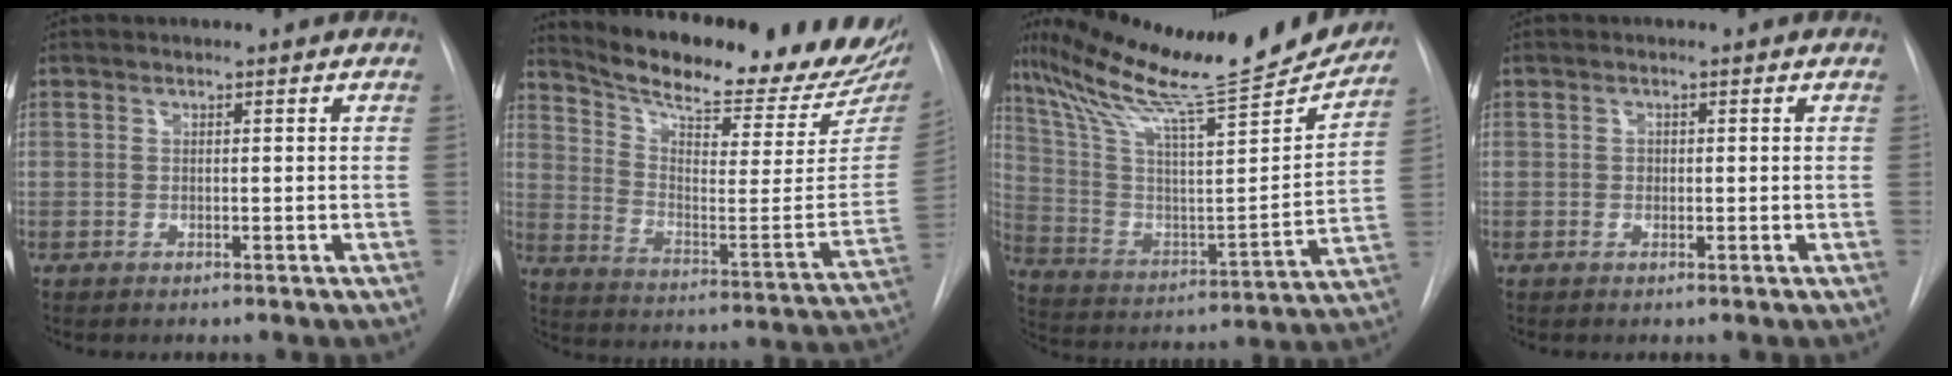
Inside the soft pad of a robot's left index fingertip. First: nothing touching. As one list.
[{"total": 26.7, "force": [23.4, 5.2, 11.9], "torque": [-0.191, -0.072, 0.312]}, {"total": 28.3, "force": [24.6, 2.4, 13.9], "torque": [-0.243, -0.045, 0.366]}, {"total": 0.7, "force": [-0.1, 0.6, 0.3], "torque": [-0.002, 0.002, -0.002]}]